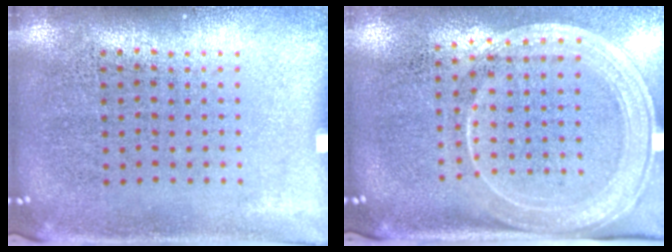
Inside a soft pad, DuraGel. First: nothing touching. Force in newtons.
{"total": 2.0, "press": 1.7, "slide": 1.1}